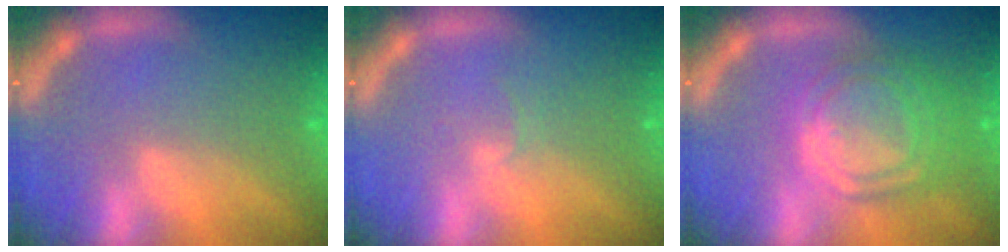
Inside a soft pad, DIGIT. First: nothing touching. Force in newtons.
{"total": 1.0}
{"total": 10.0}